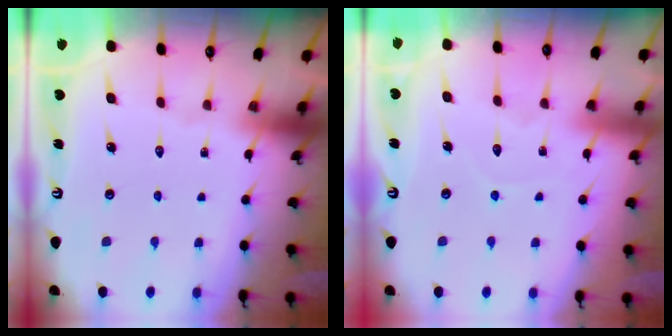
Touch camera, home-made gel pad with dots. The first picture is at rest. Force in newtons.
{"total": 5.0, "press": 5.0, "slide": 0.2}